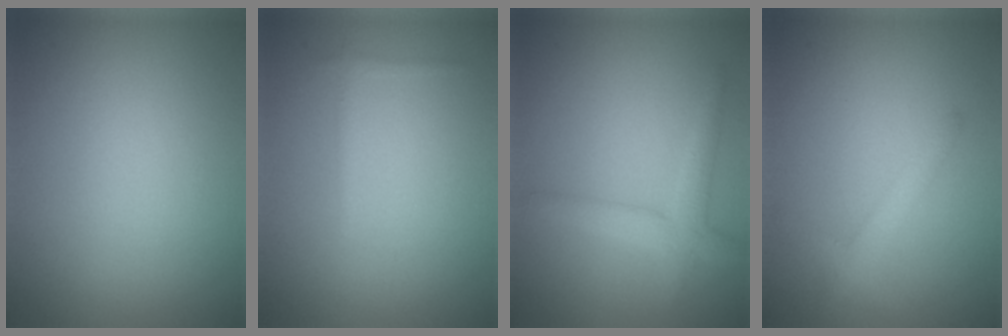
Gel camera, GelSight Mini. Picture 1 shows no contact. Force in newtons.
{"total": 0.7, "press": 0.7, "slide": 0.1}
{"total": 2.8, "press": 2.8, "slide": 0.2}
{"total": 2.2, "press": 2.2, "slide": 0.1}